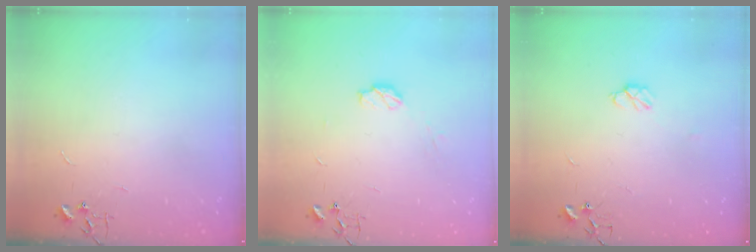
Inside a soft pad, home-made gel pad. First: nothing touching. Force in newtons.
{"total": 5.5, "press": 5.5, "slide": 0.3}
{"total": 4.9, "press": 4.9, "slide": 0.7}